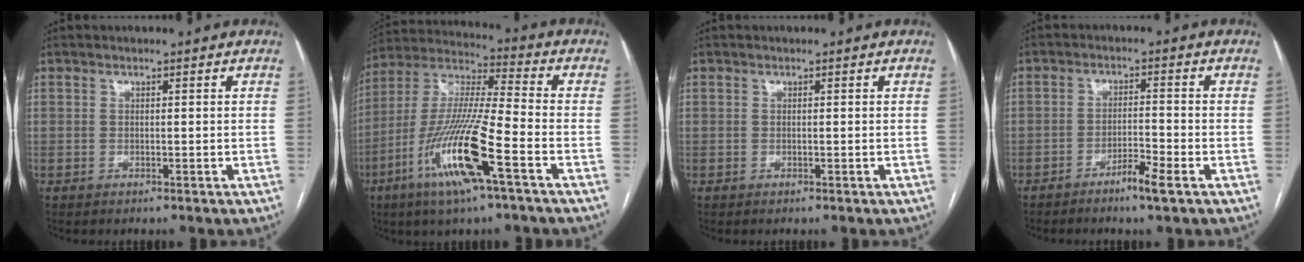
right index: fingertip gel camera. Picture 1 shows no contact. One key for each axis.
{"total": 16.7, "fx": -7.4, "fy": 0.9, "fz": 15.0, "tx": -0.309, "ty": -0.019, "tz": -0.141}
{"total": 0.0}
{"total": 4.2, "fx": -2.7, "fy": -0.1, "fz": 3.2, "tx": -0.055, "ty": -0.004, "tz": -0.050}